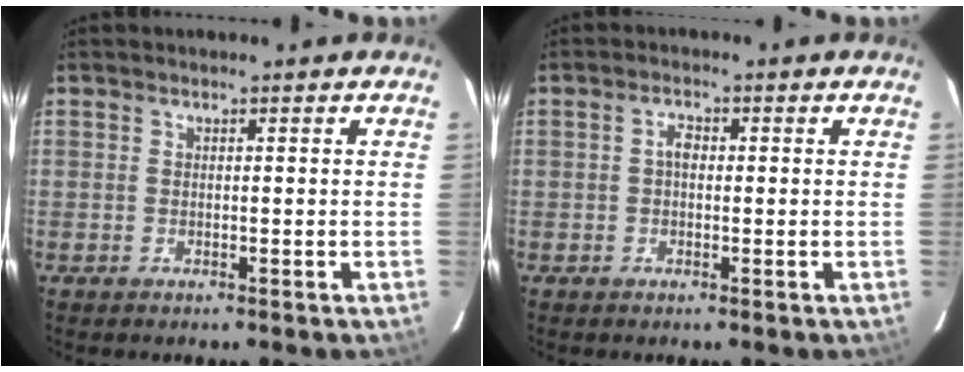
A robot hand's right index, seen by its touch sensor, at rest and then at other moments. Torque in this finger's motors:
{"motor_torque": [0.26, 0.00, 0.08, 0.04]}